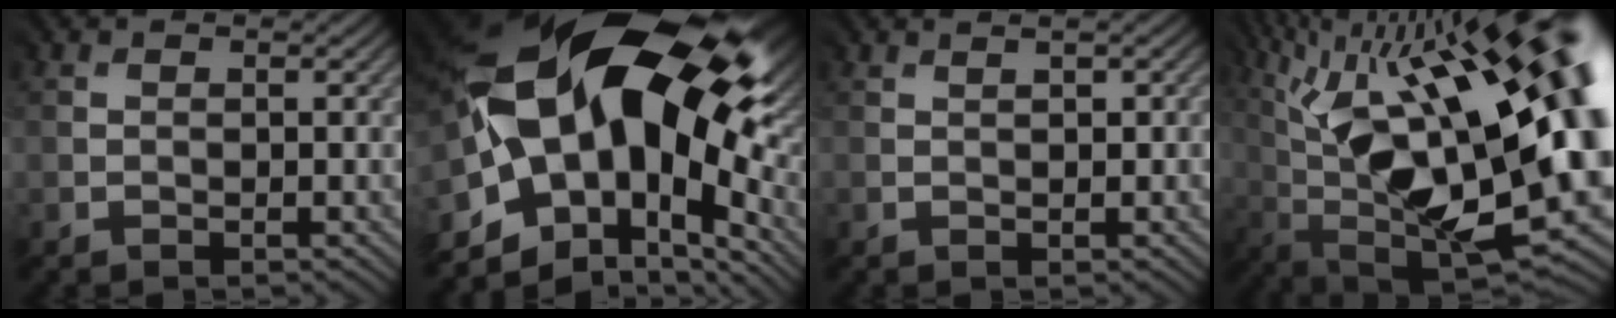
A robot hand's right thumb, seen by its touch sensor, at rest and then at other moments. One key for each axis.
{"total": 19.9, "fx": 1.1, "fy": 12.7, "fz": 15.3, "tx": -0.315, "ty": -0.028, "tz": 0.036}
{"total": 0.8, "fx": 0.5, "fy": -0.5, "fz": 0.2, "tx": -0.007, "ty": 0.005, "tz": 0.012}
{"total": 21.4, "fx": 3.5, "fy": 7.8, "fz": 19.7, "tx": -0.312, "ty": 0.007, "tz": 0.063}